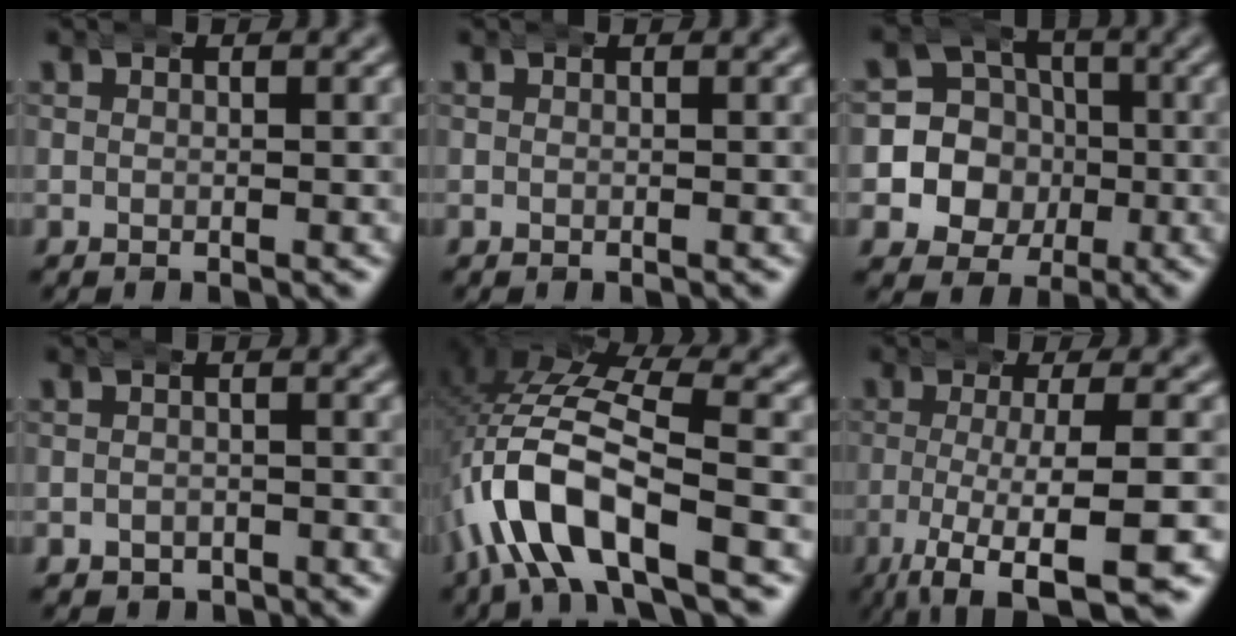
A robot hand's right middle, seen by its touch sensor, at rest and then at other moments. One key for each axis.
{"total": 0.0}
{"total": 14.0, "fx": -3.1, "fy": 13.2, "fz": 3.5, "tx": -0.118, "ty": -0.065, "tz": -0.055}
{"total": 2.1, "fx": -1.1, "fy": 1.8, "fz": 0.4, "tx": -0.005, "ty": -0.009, "tz": -0.015}
{"total": 7.7, "fx": -1.3, "fy": 3.8, "fz": 6.6, "tx": -0.157, "ty": -0.007, "tz": -0.023}
{"total": 10.8, "fx": -8.2, "fy": 2.5, "fz": 6.6, "tx": -0.118, "ty": -0.039, "tz": -0.108}